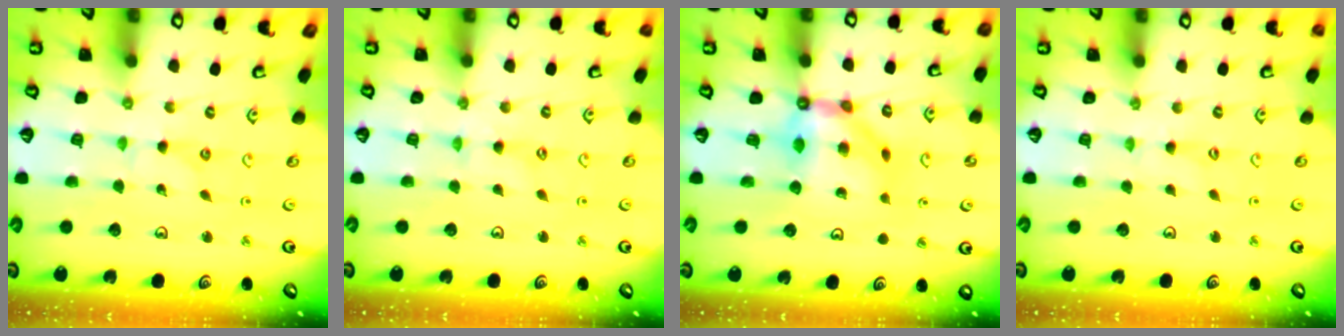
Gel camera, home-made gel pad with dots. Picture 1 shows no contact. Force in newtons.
{"total": 0.0}
{"total": 7.8, "press": 7.7, "slide": 0.6}
{"total": 0.0}